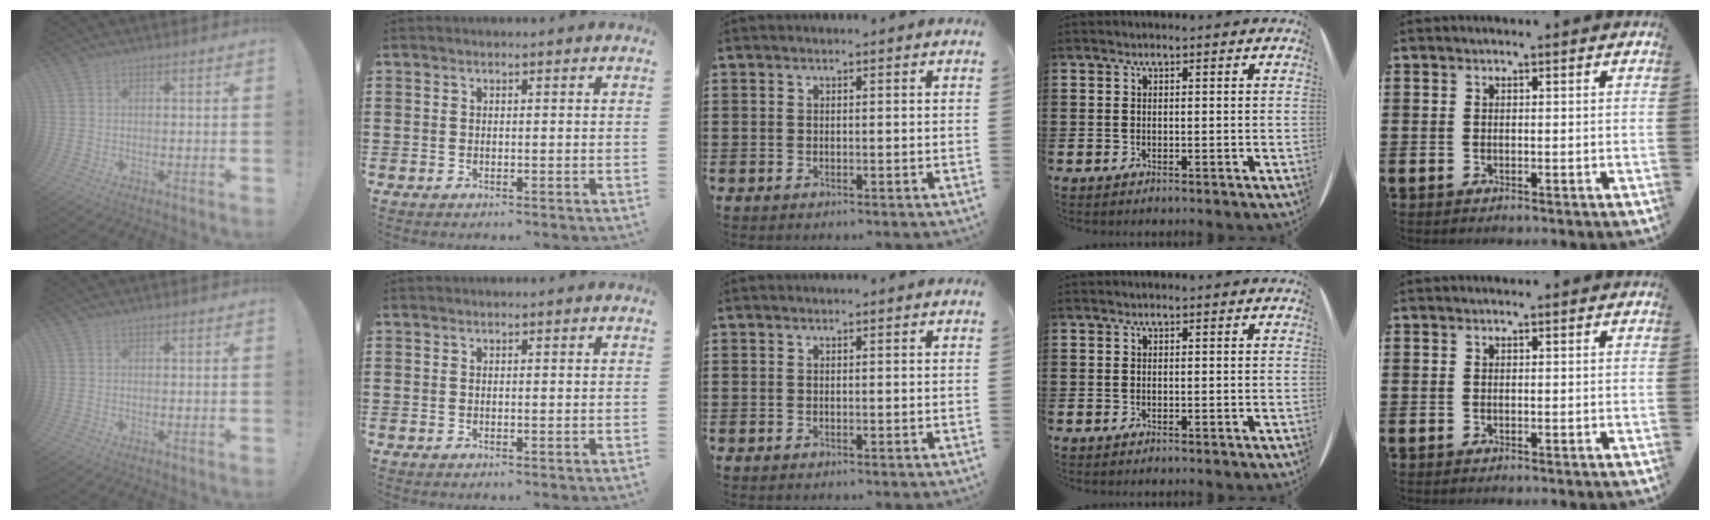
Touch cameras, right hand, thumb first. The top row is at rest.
{}